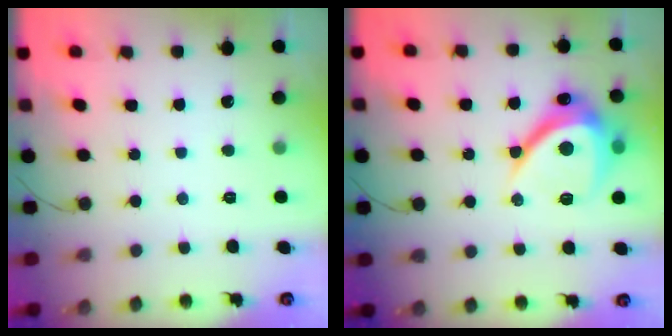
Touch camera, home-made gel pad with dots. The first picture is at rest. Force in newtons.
{"total": 13.7, "press": 13.7, "slide": 0.5}